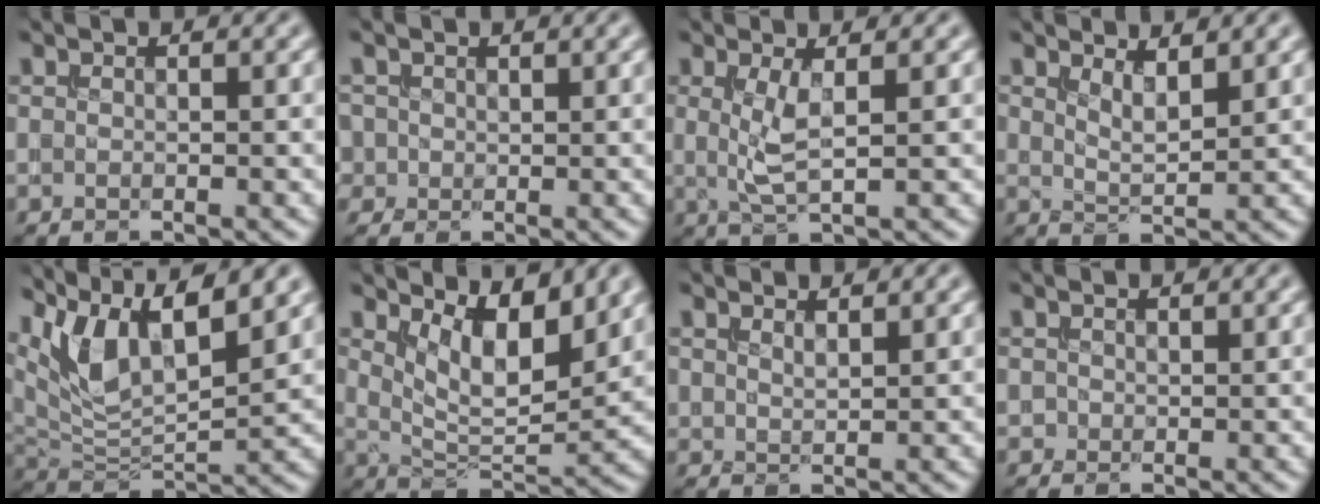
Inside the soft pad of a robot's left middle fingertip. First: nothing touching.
{"total": 1.4, "force": [0.4, 1.3, 0.2], "torque": [-0.004, -0.002, 0.007]}
{"total": 2.7, "force": [0.4, 0.6, 2.6], "torque": [-0.059, -0.006, 0.011]}
{"total": 2.2, "force": [1.6, 0.6, 1.3], "torque": [-0.024, -0.009, 0.033]}
{"total": 9.1, "force": [5.6, 3.0, 6.5], "torque": [-0.129, 0.001, 0.106]}
{"total": 6.1, "force": [3.1, 2.6, 4.6], "torque": [-0.085, -0.012, 0.050]}
{"total": 1.2, "force": [1.1, 0.4, 0.4], "torque": [-0.010, -0.002, 0.022]}
{"total": 0.6, "force": [0.1, 0.5, 0.0], "torque": [0.000, -0.003, 0.003]}